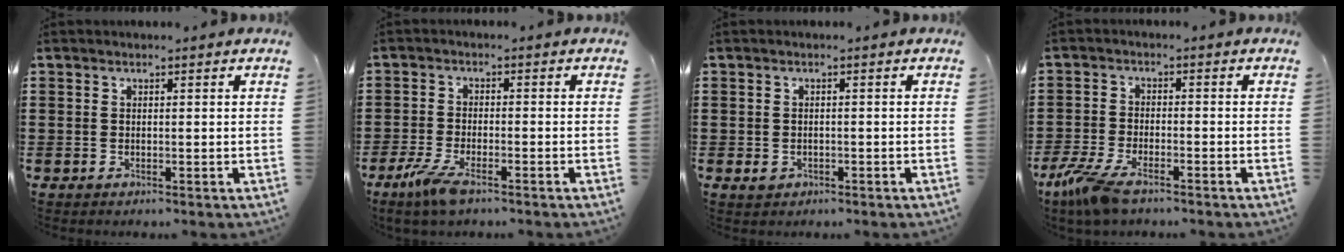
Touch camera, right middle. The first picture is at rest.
{"total": 4.7, "force": [-2.9, 1.2, 3.5], "torque": [-0.091, -0.012, -0.060]}
{"total": 1.2, "force": [-0.5, 0.9, 0.6], "torque": [-0.015, 0.002, -0.011]}
{"total": 5.9, "force": [-4.2, 1.6, 3.8], "torque": [-0.104, -0.012, -0.086]}